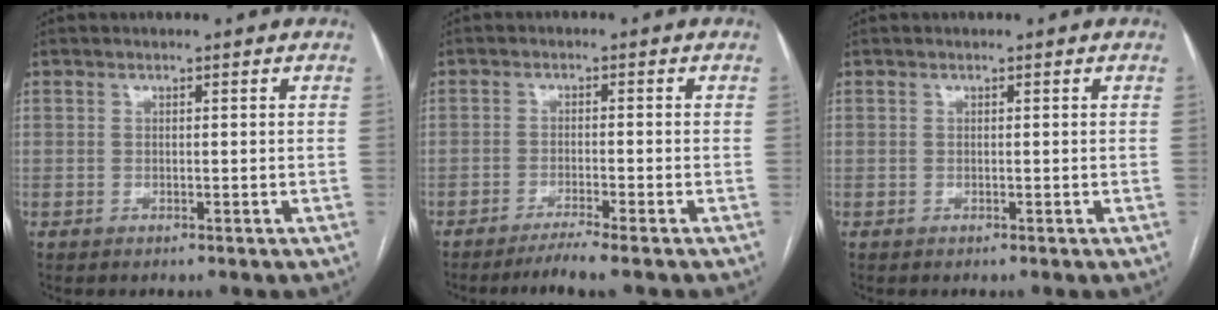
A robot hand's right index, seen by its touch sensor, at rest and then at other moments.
{"total": 4.4, "force": [-3.5, -1.1, 2.3], "torque": [-0.037, -0.012, -0.064]}
{"total": 0.0}